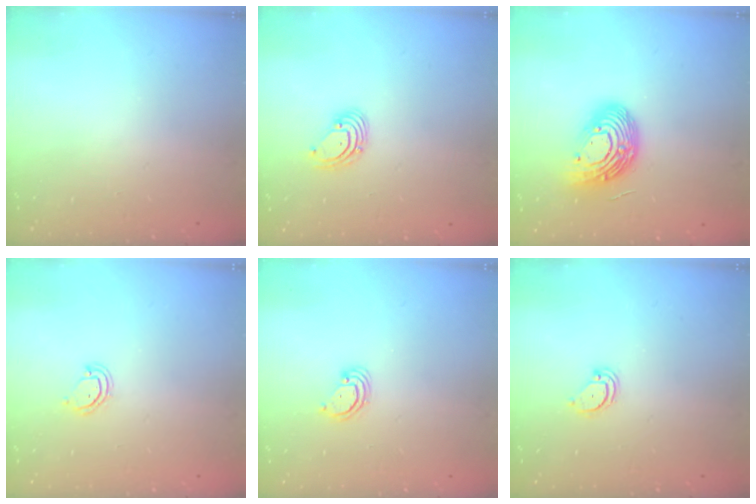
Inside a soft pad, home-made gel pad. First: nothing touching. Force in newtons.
{"total": 2.6, "press": 2.6, "slide": 0.1}
{"total": 14.7, "press": 14.7, "slide": 1.0}
{"total": 4.0, "press": 4.0, "slide": 0.3}
{"total": 2.8, "press": 2.8, "slide": 0.3}
{"total": 2.4, "press": 2.4, "slide": 0.2}